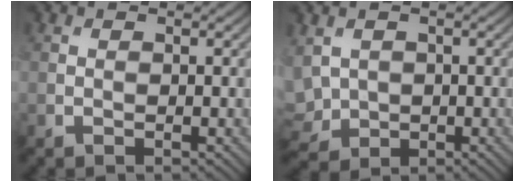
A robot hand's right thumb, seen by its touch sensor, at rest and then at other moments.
{"total": 4.4, "force": [-0.1, 3.6, 2.5], "torque": [-0.077, -0.008, -0.003]}